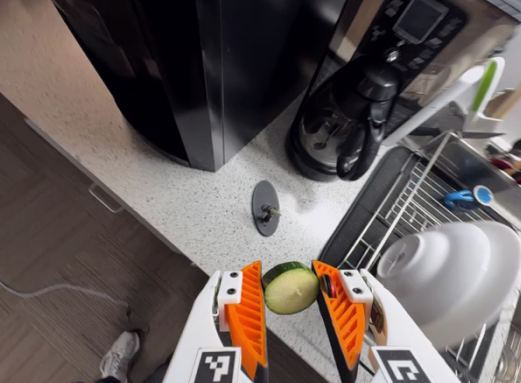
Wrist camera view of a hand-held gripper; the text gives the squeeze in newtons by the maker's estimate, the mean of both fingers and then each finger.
{"total": 9.1, "left": 9.5, "right": 8.8}